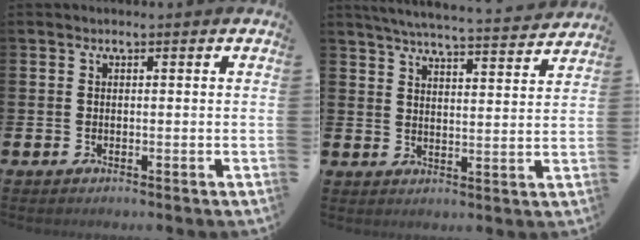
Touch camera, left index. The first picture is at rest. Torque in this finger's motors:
{"motor_torque": [0.92, -1.20, 0.29, 0.02]}